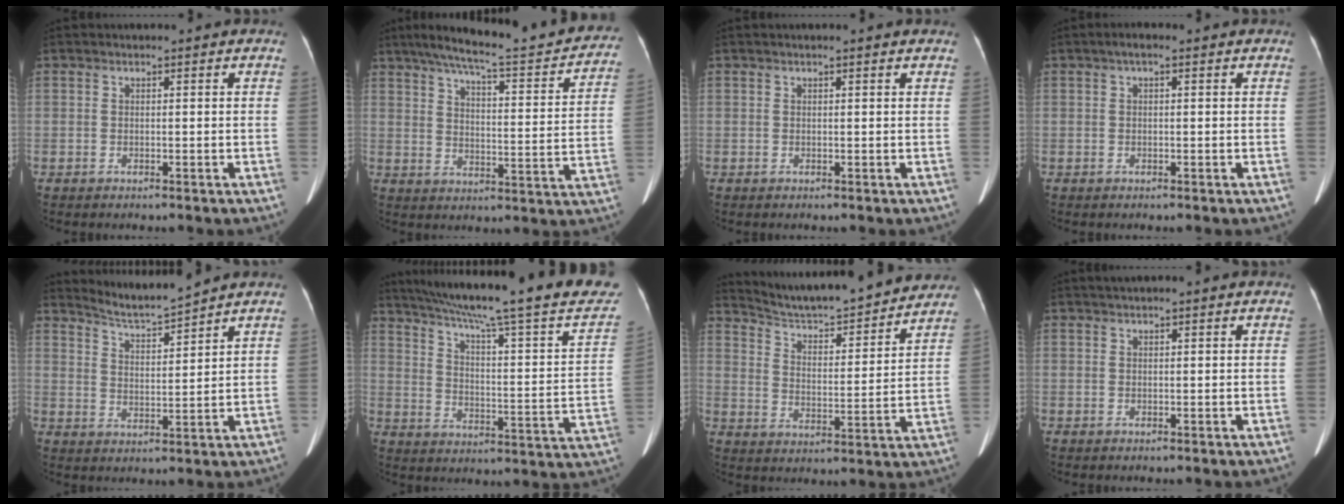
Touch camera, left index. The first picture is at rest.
{"total": 24.0, "force": [20.8, 2.6, 11.7], "torque": [-0.172, -0.028, 0.263]}
{"total": 2.3, "force": [1.9, 0.0, 1.2], "torque": [-0.014, 0.020, 0.025]}
{"total": 1.7, "force": [0.8, 0.5, 1.4], "torque": [-0.025, 0.012, 0.010]}
{"total": 6.1, "force": [5.9, -1.4, 0.7], "torque": [-0.021, -0.010, 0.118]}
{"total": 30.6, "force": [25.2, 2.2, 17.1], "torque": [-0.247, -0.042, 0.324]}
{"total": 18.7, "force": [17.5, 2.0, 6.4], "torque": [-0.103, -0.004, 0.256]}
{"total": 1.6, "force": [1.3, 0.0, 1.0], "torque": [-0.014, 0.017, 0.024]}